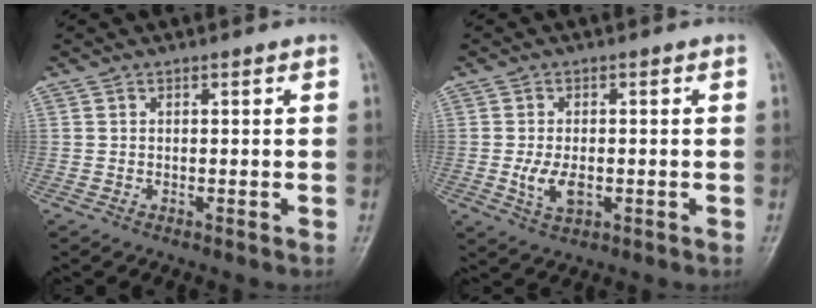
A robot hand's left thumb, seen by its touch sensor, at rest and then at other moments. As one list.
[{"total": 4.7, "force": [-1.0, 2.6, 3.8], "torque": [-0.072, -0.004, -0.016]}]